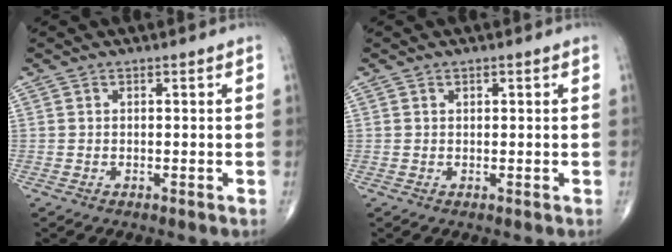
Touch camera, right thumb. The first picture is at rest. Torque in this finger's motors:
{"motor_torque": [-0.39, 0.05, 0.15, 0.03, 0.03]}